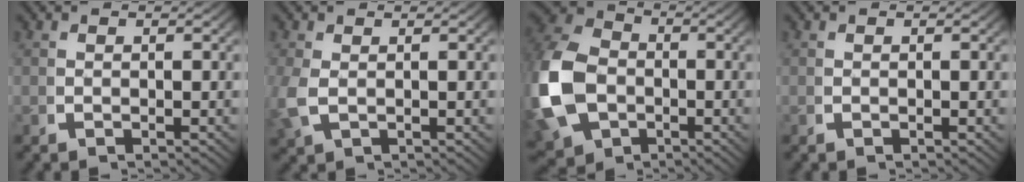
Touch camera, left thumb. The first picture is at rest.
{"total": 2.4, "force": [0.0, 1.5, 1.8], "torque": [-0.065, -0.012, 0.013]}
{"total": 13.8, "force": [-1.5, 10.7, 8.5], "torque": [-0.215, -0.050, -0.003]}
{"total": 0.0}